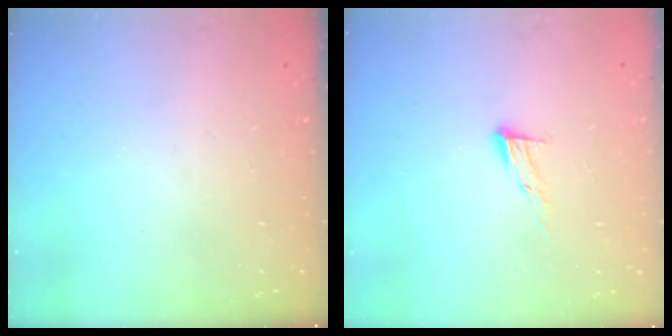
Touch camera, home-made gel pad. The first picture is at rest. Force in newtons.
{"total": 8.3, "press": 8.2, "slide": 1.3}